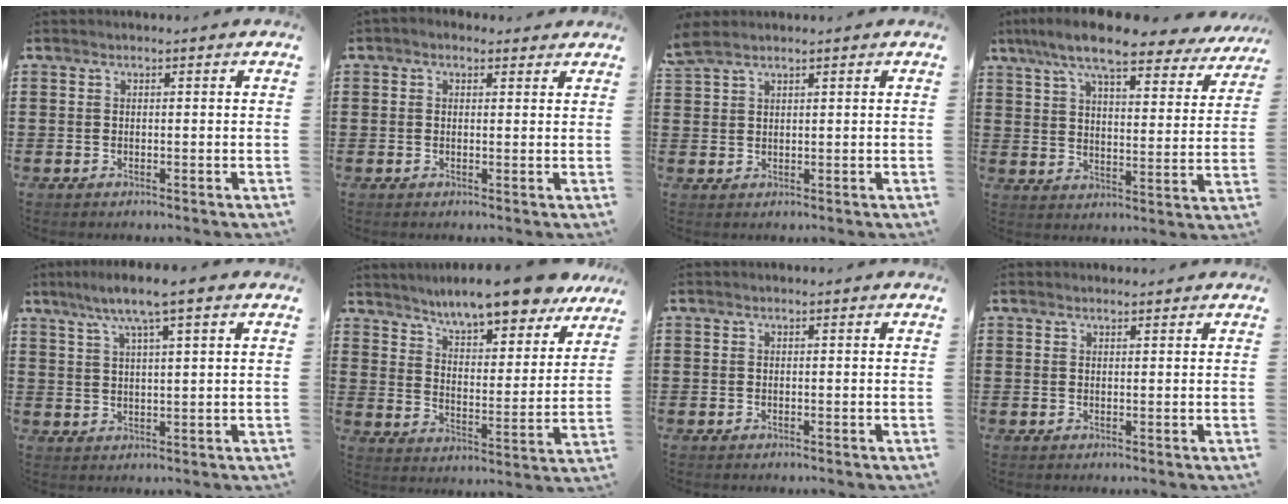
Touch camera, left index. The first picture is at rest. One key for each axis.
{"total": 1.3, "fx": 0.9, "fy": 0.8, "fz": 0.6, "tx": -0.014, "ty": 0.007, "tz": 0.015}
{"total": 2.6, "fx": 2.0, "fy": 0.8, "fz": 1.5, "tx": -0.034, "ty": 0.003, "tz": 0.039}
{"total": 10.3, "fx": 8.4, "fy": 1.5, "fz": 5.7, "tx": -0.133, "ty": -0.035, "tz": 0.143}
{"total": 5.9, "fx": 3.8, "fy": 0.0, "fz": 4.5, "tx": -0.096, "ty": -0.003, "tz": 0.063}
{"total": 9.0, "fx": 8.3, "fy": -0.1, "fz": 3.5, "tx": -0.081, "ty": -0.054, "tz": 0.141}
{"total": 0.0}
{"total": 1.0, "fx": 0.9, "fy": 0.1, "fz": 0.2, "tx": -0.006, "ty": -0.001, "tz": 0.019}